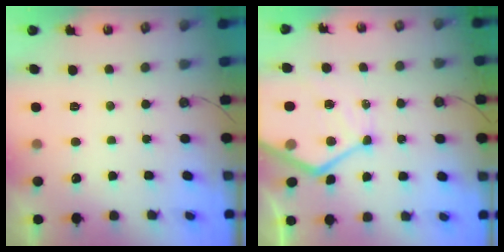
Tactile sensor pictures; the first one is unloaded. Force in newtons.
{"total": 15.7, "press": 15.6, "slide": 1.7}